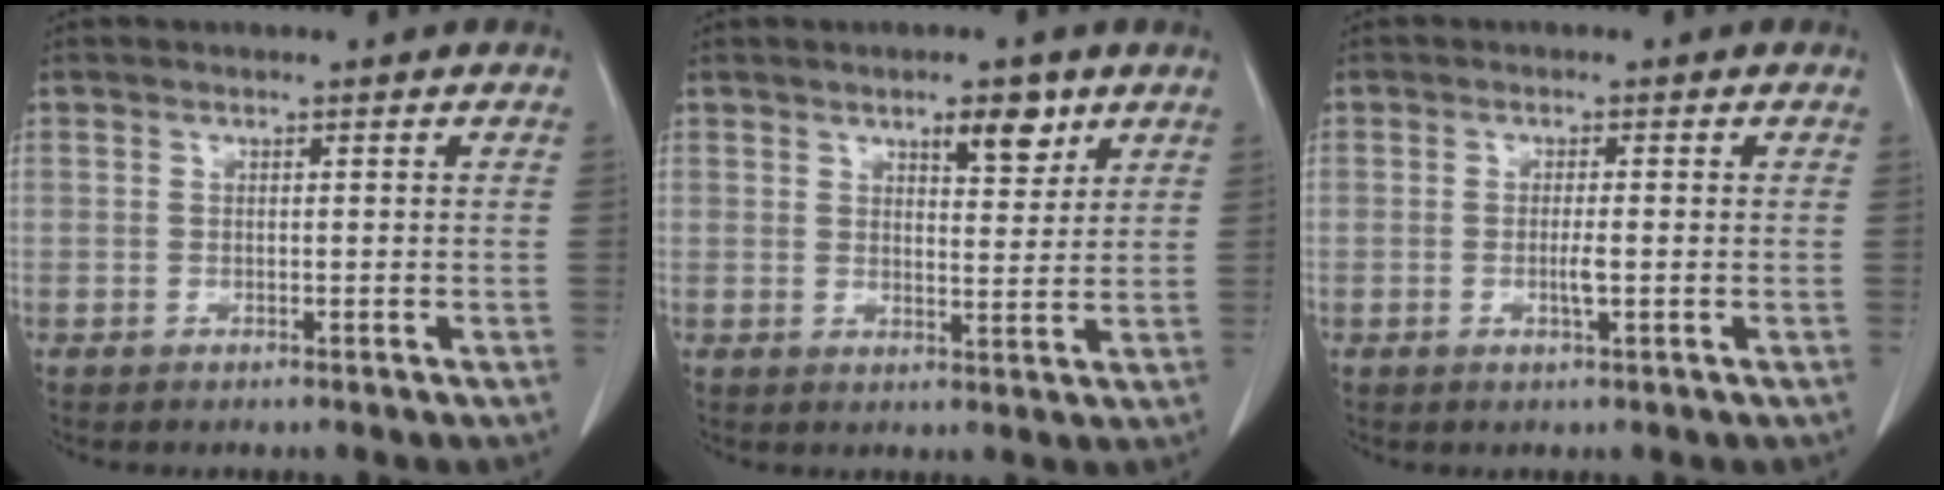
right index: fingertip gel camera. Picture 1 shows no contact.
{"total": 5.1, "force": [3.3, 1.7, 3.6], "torque": [-0.053, -0.004, 0.050]}
{"total": 2.3, "force": [-0.4, 0.2, 2.2], "torque": [-0.044, -0.003, -0.007]}